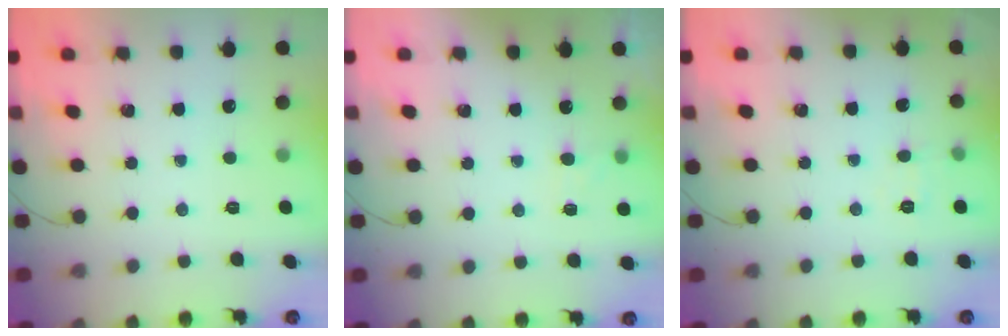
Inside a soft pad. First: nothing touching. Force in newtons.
{"total": 4.9, "press": 4.6, "slide": 1.5}
{"total": 6.5, "press": 6.4, "slide": 1.4}